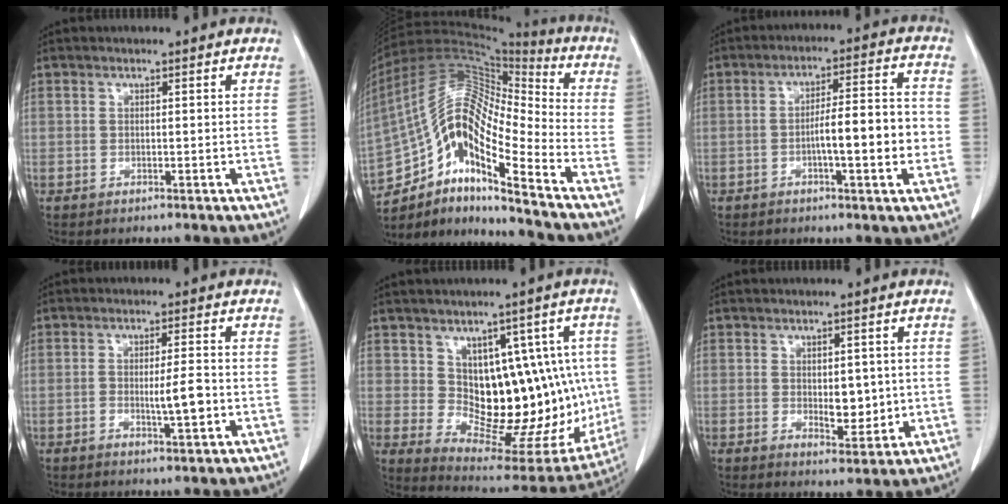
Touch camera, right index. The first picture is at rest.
{"total": 16.2, "force": [-9.3, 3.5, 12.8], "torque": [-0.242, 0.042, -0.163]}
{"total": 9.4, "force": [-1.9, 1.2, 9.1], "torque": [-0.143, 0.016, -0.030]}
{"total": 4.3, "force": [-0.9, 0.6, 4.2], "torque": [-0.069, -0.003, -0.012]}
{"total": 16.5, "force": [1.6, 9.6, 13.4], "torque": [-0.156, 0.018, 0.051]}
{"total": 4.7, "force": [0.1, 2.4, 4.0], "torque": [-0.053, -0.009, 0.010]}